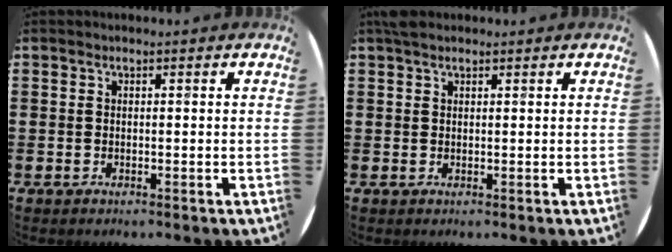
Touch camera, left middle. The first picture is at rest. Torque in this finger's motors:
{"motor_torque": [0.78, -0.80, 0.02, 0.04]}